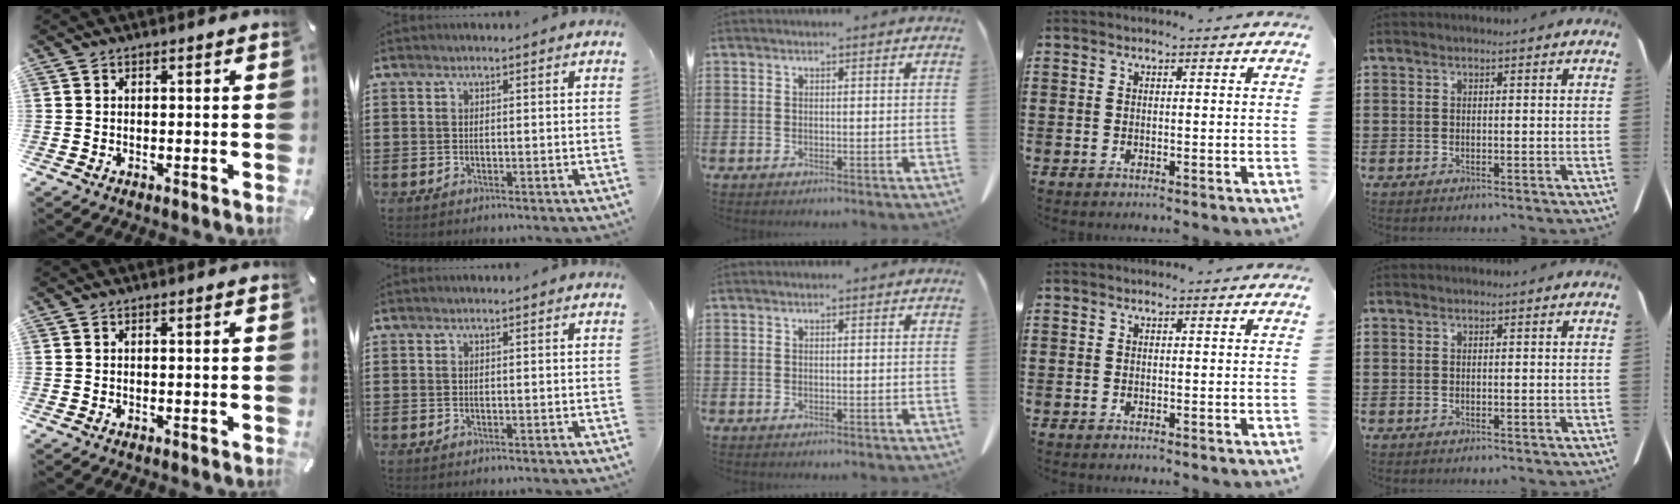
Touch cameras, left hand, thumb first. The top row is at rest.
{}